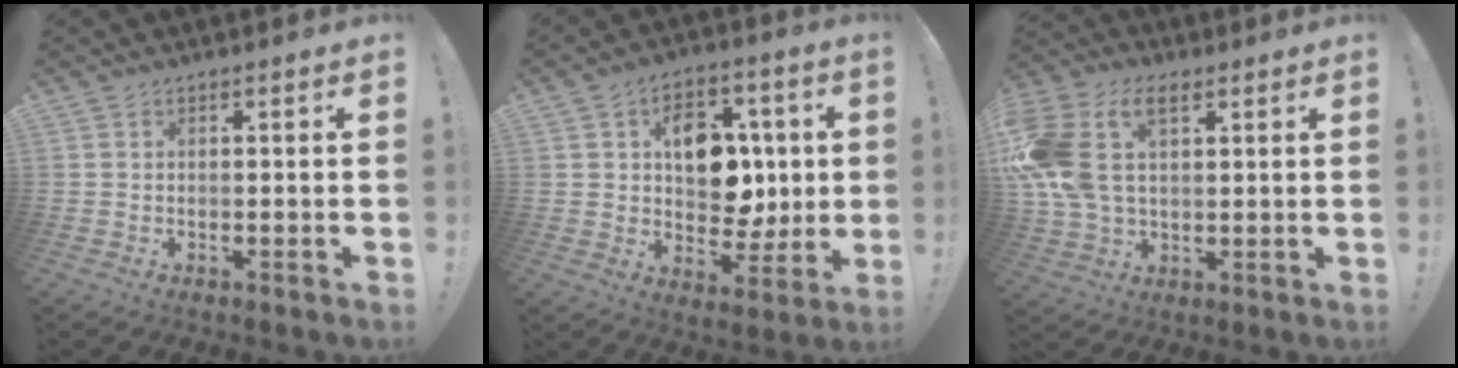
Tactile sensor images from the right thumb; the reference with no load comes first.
{"total": 14.7, "force": [2.9, 11.3, 9.0], "torque": [-0.120, -0.005, 0.065]}
{"total": 17.4, "force": [5.8, 10.8, 12.3], "torque": [-0.256, -0.014, 0.104]}